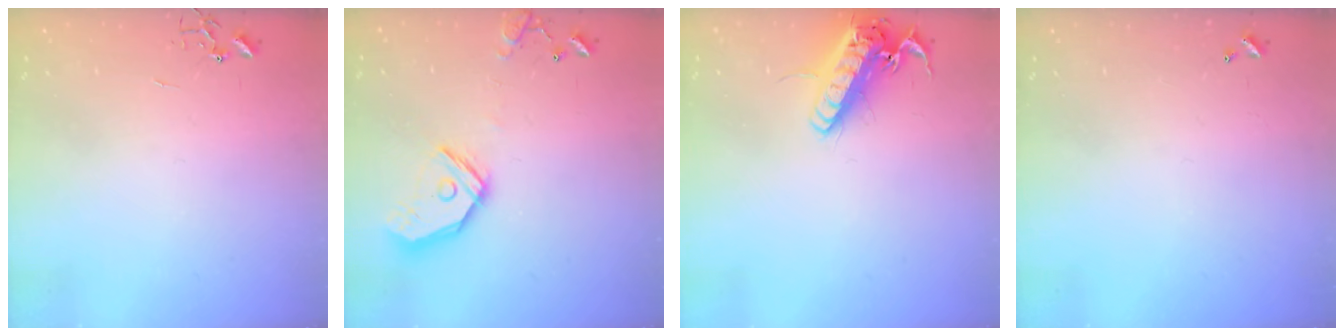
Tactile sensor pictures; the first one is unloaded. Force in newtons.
{"total": 15.9, "press": 15.7, "slide": 2.6}
{"total": 16.4, "press": 16.1, "slide": 3.2}
{"total": 0.0}